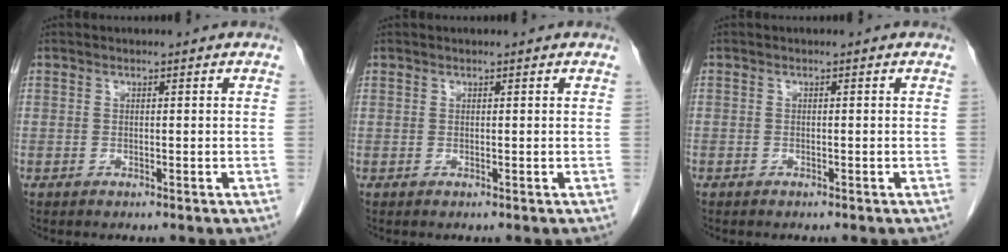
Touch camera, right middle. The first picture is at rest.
{"total": 0.0}
{"total": 0.7, "force": [-0.6, 0.5, 0.1], "torque": [-0.003, 0.003, -0.009]}